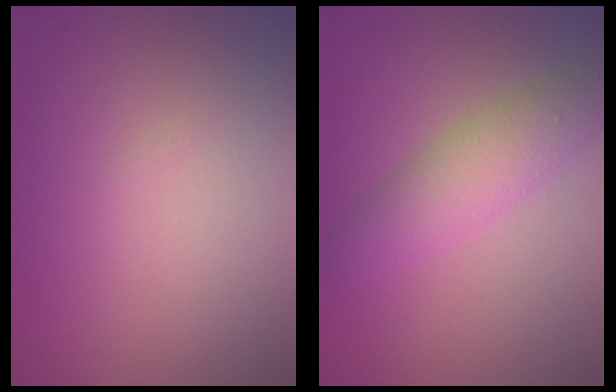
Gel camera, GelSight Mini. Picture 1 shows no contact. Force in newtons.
{"total": 4.0, "press": 4.0, "slide": 0.1}